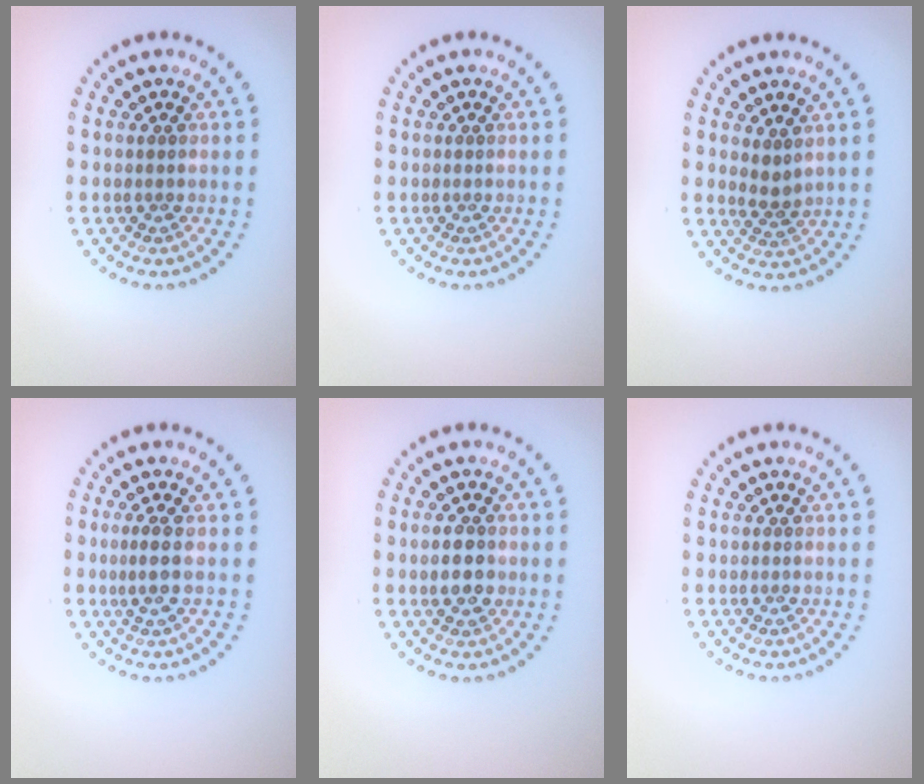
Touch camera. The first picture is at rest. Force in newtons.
{"total": 0.0}
{"total": 1.6, "press": 1.2, "slide": 1.0}
{"total": 1.7, "press": 1.3, "slide": 1.2}
{"total": 2.8, "press": 2.8, "slide": 0.0}
{"total": 0.0}